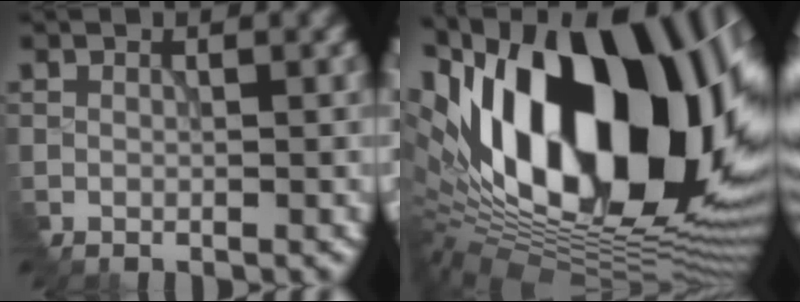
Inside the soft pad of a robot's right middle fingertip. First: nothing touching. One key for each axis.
{"total": 20.7, "fx": 2.4, "fy": 11.2, "fz": 17.2, "tx": -0.297, "ty": 0.002, "tz": 0.044}